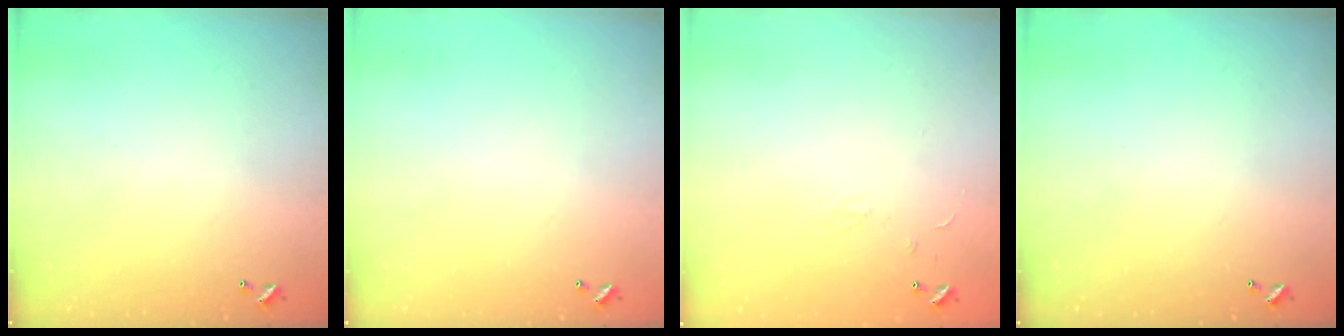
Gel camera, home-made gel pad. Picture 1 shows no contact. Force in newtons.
{"total": 0.0}
{"total": 4.7, "press": 4.6, "slide": 0.7}
{"total": 0.0}